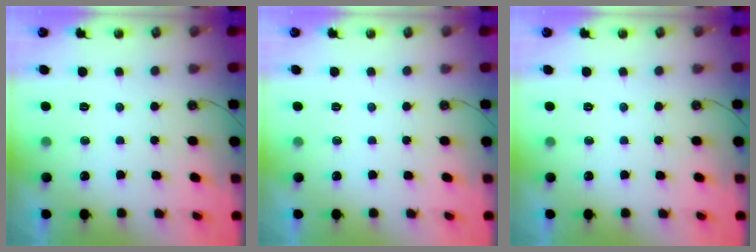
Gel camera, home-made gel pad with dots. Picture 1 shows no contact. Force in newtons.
{"total": 0.0}
{"total": 0.0}